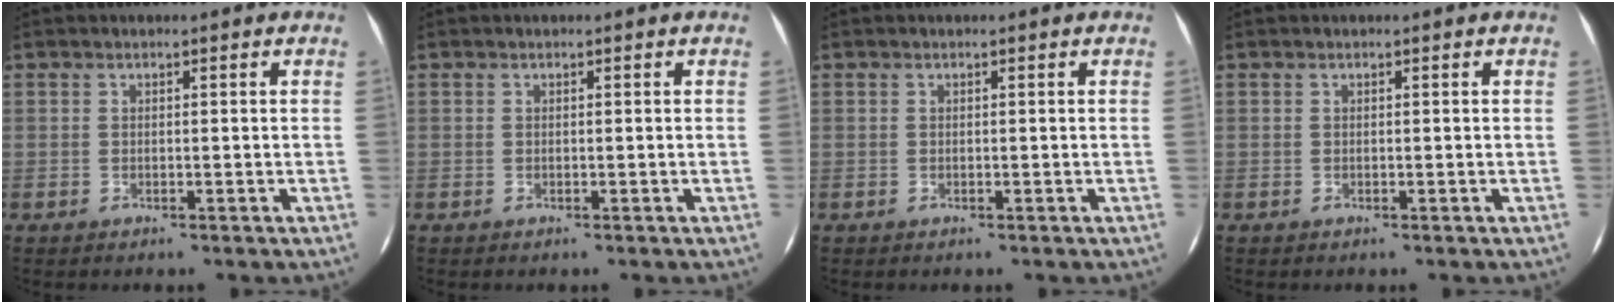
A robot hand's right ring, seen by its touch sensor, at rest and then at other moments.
{"total": 0.0}
{"total": 0.0}
{"total": 0.0}